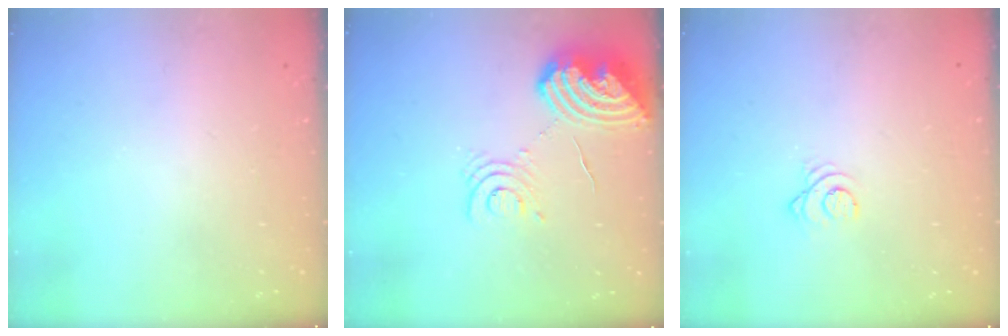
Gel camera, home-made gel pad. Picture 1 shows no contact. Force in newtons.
{"total": 13.4, "press": 13.3, "slide": 1.7}
{"total": 2.6, "press": 2.6, "slide": 0.3}